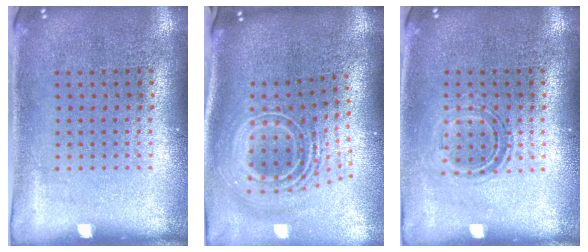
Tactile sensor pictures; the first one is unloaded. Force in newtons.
{"total": 2.8, "press": 1.9, "slide": 2.1}
{"total": 1.1, "press": 0.9, "slide": 0.7}